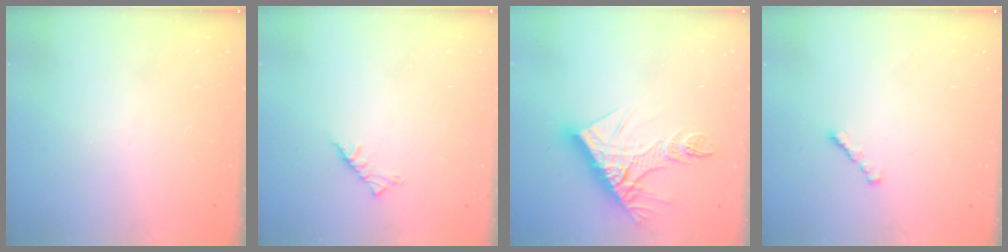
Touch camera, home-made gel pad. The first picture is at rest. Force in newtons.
{"total": 4.5, "press": 4.5, "slide": 0.7}
{"total": 15.4, "press": 15.3, "slide": 1.2}
{"total": 1.8, "press": 1.7, "slide": 0.6}